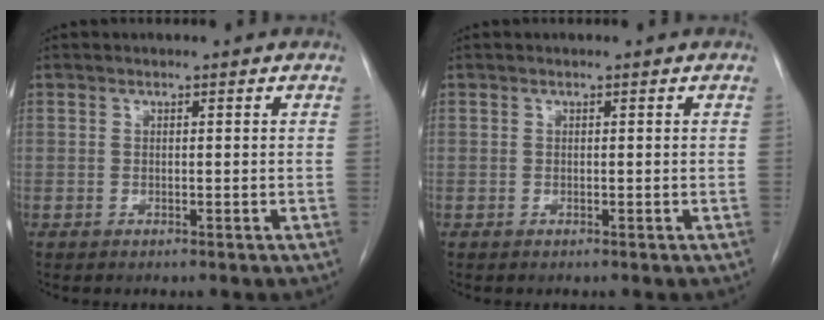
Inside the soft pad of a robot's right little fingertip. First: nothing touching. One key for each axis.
{"total": 0.0}